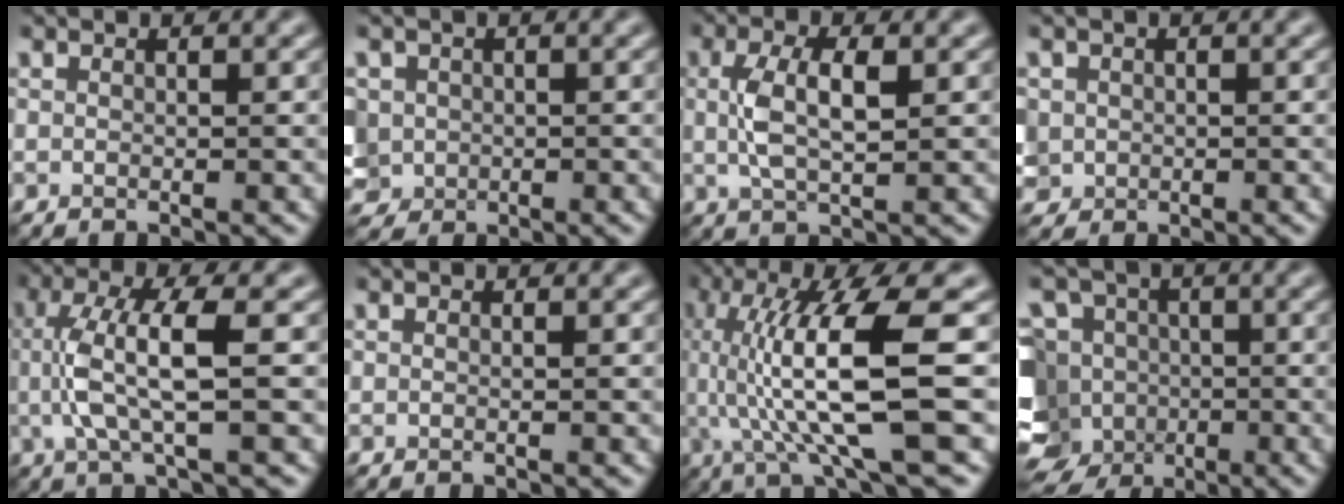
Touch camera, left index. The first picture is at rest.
{"total": 4.4, "force": [-0.4, 4.1, 1.7], "torque": [-0.040, 0.014, -0.015]}
{"total": 4.0, "force": [0.6, 1.4, 3.7], "torque": [-0.083, 0.002, 0.011]}
{"total": 2.6, "force": [0.0, 2.6, 0.6], "torque": [-0.012, 0.005, -0.001]}
{"total": 5.7, "force": [0.3, 1.3, 5.5], "torque": [-0.125, 0.004, 0.006]}
{"total": 0.0}
{"total": 10.5, "force": [0.3, 2.3, 10.2], "torque": [-0.179, -0.004, 0.013]}
{"total": 12.1, "force": [-5.1, 9.7, 5.0], "torque": [-0.104, 0.008, -0.103]}